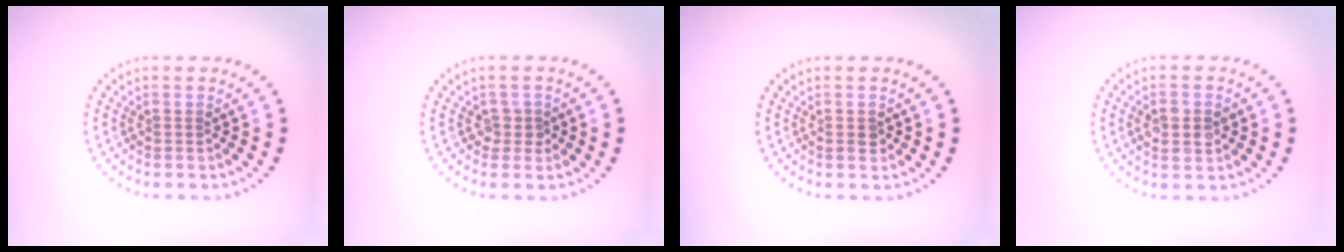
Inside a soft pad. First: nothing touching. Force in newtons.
{"total": 1.4, "press": 1.1, "slide": 0.8}
{"total": 1.2, "press": 1.2, "slide": 0.3}
{"total": 2.9, "press": 2.9, "slide": 0.1}